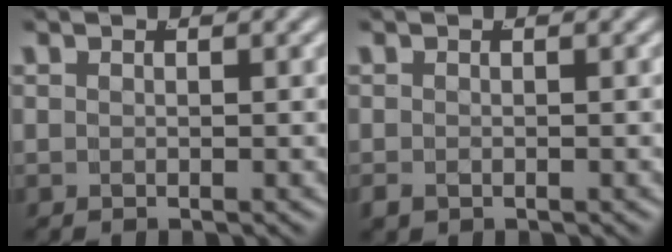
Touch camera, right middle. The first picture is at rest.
{"total": 1.1, "force": [-0.8, 0.5, 0.5], "torque": [-0.011, -0.011, -0.006]}